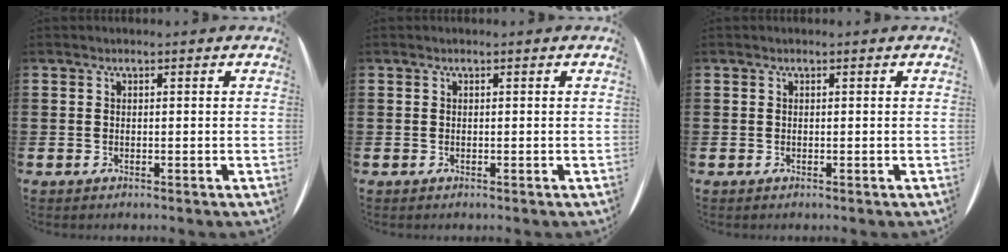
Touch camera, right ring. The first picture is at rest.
{"total": 0.0}
{"total": 0.0}